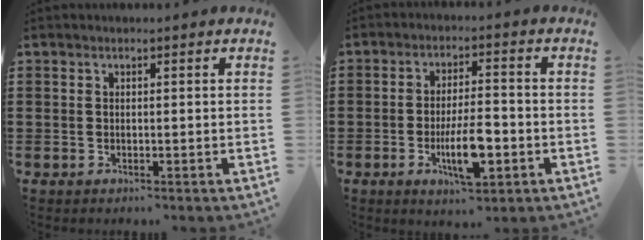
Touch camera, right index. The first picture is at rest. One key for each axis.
{"total": 8.1, "fx": -2.7, "fy": 2.6, "fz": 7.2, "tx": -0.142, "ty": -0.010, "tz": -0.047}